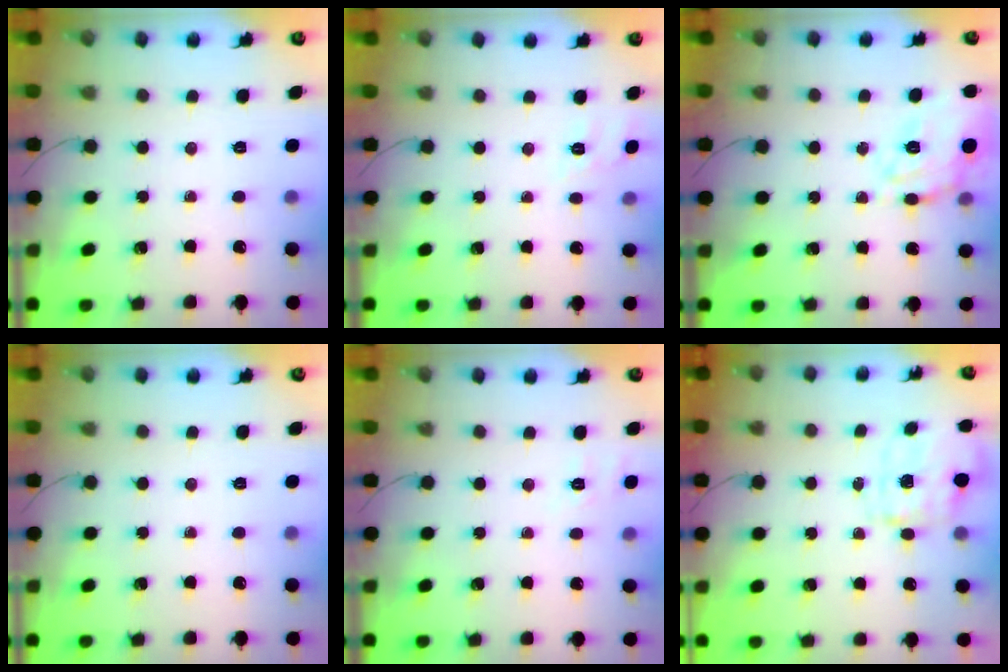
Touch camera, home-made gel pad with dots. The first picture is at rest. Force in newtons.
{"total": 8.7, "press": 8.5, "slide": 1.8}
{"total": 17.7, "press": 17.7, "slide": 0.5}
{"total": 0.0}
{"total": 1.8, "press": 0.1, "slide": 1.8}
{"total": 4.0, "press": 3.9, "slide": 0.8}